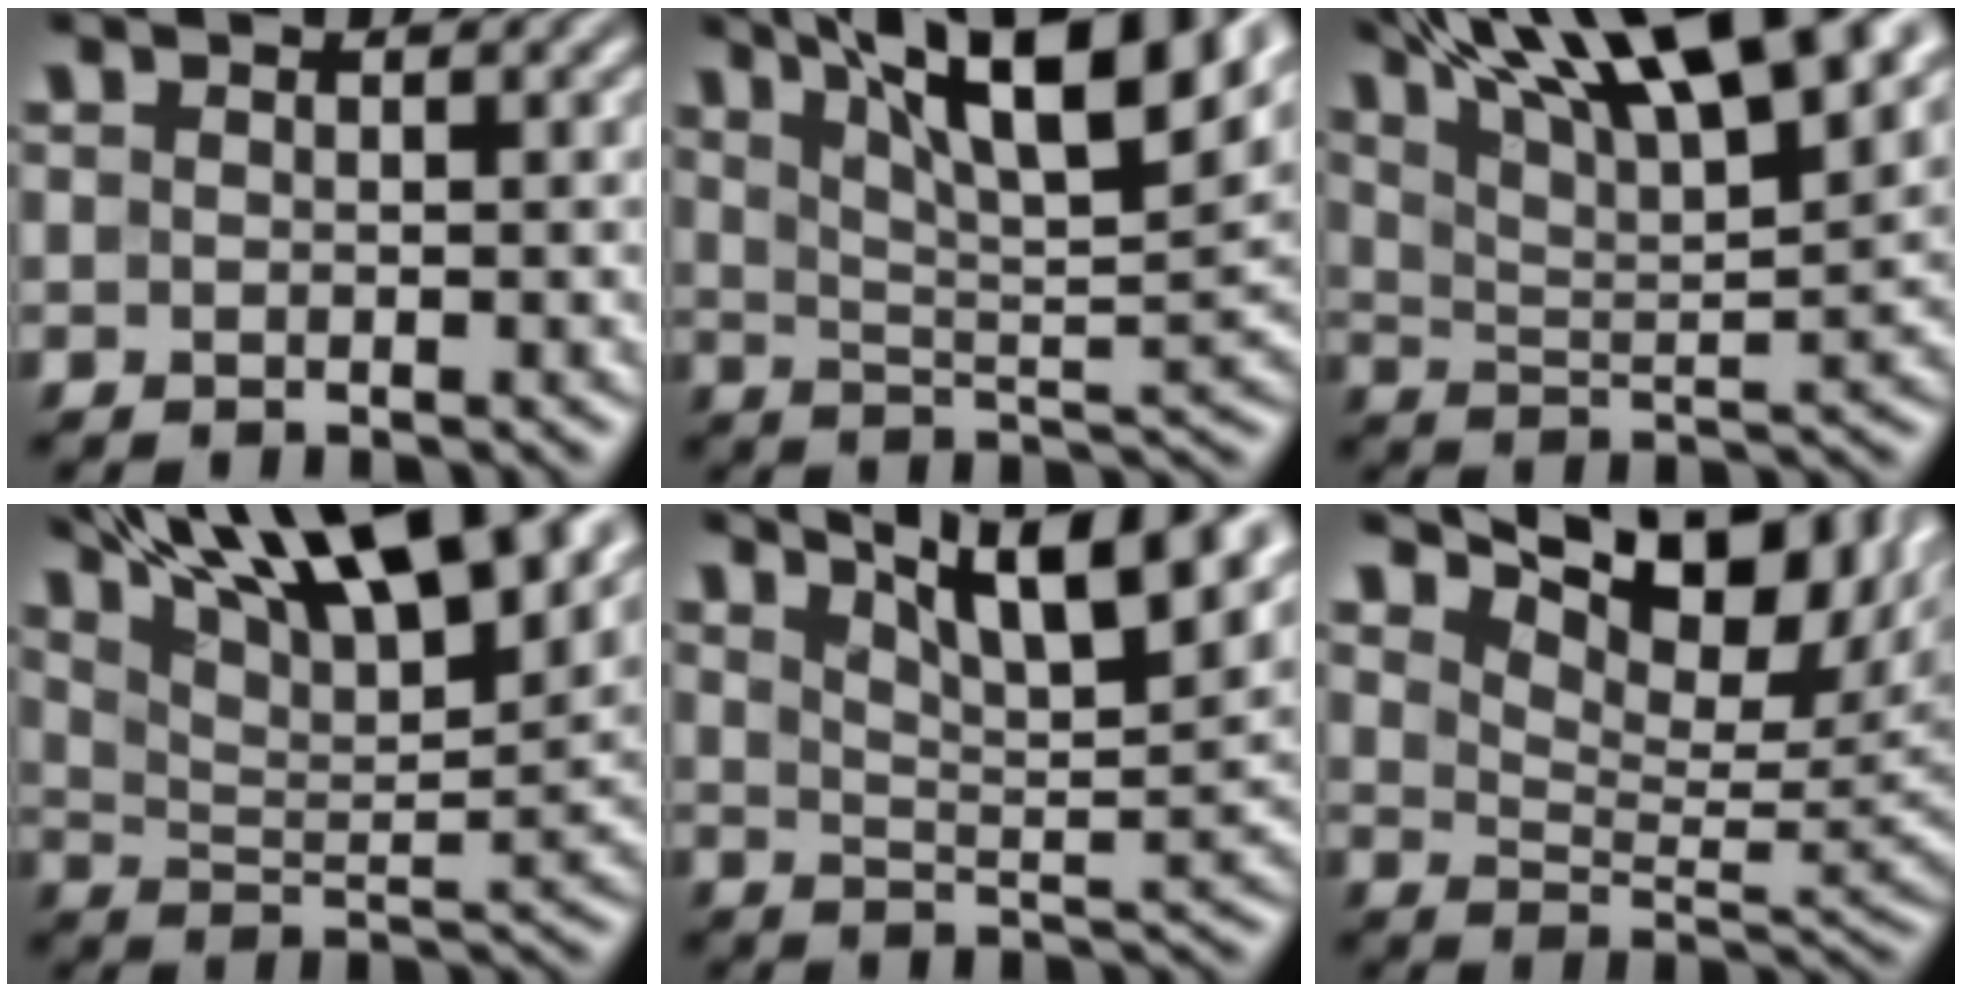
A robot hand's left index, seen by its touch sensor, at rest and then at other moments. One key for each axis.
{"total": 12.6, "fx": 7.6, "fy": 3.4, "fz": 9.4, "tx": -0.134, "ty": 0.019, "tz": 0.105}
{"total": 15.1, "fx": 10.3, "fy": 4.0, "fz": 10.4, "tx": -0.149, "ty": 0.025, "tz": 0.139}
{"total": 16.7, "fx": 11.4, "fy": 5.3, "fz": 10.9, "tx": -0.176, "ty": 0.035, "tz": 0.152}
{"total": 11.2, "fx": 7.8, "fy": 3.1, "fz": 7.4, "tx": -0.083, "ty": 0.024, "tz": 0.085}
{"total": 9.9, "fx": 6.5, "fy": 3.6, "fz": 6.5, "tx": -0.098, "ty": 0.009, "tz": 0.111}